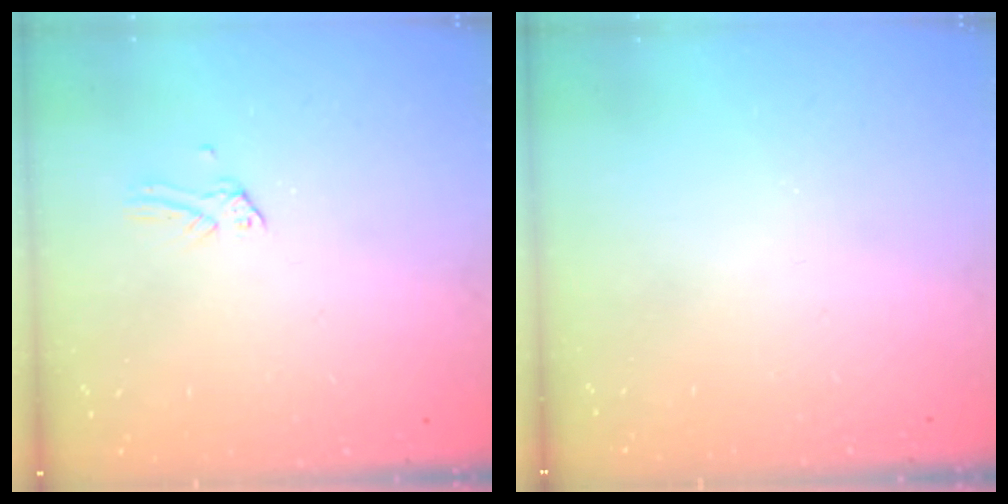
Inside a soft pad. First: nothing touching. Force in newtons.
{"total": 0.0}